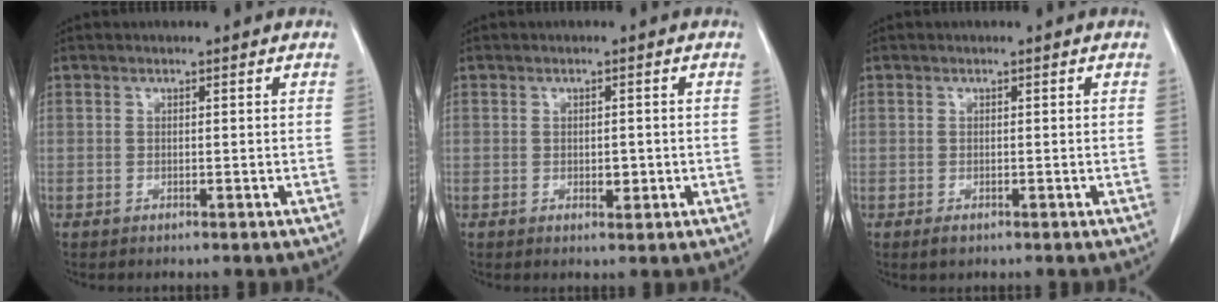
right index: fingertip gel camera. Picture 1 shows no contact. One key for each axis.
{"total": 1.9, "fx": -0.4, "fy": 1.0, "fz": 1.6, "tx": -0.024, "ty": 0.000, "tz": -0.001}
{"total": 1.1, "fx": -0.6, "fy": 0.8, "fz": 0.5, "tx": -0.008, "ty": 0.000, "tz": -0.006}